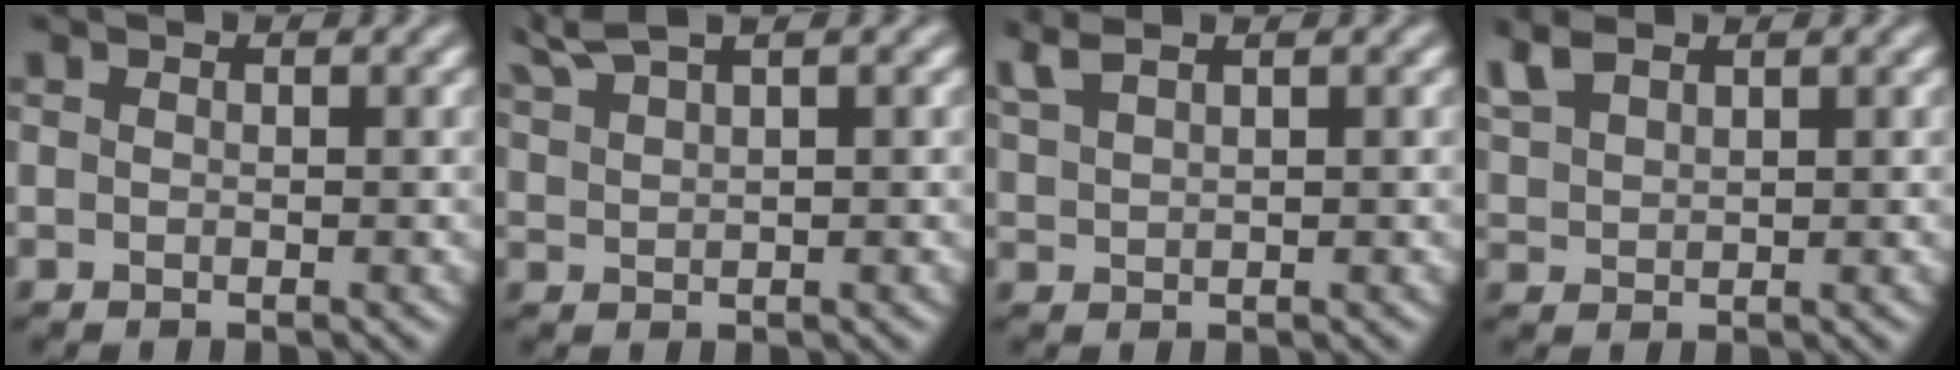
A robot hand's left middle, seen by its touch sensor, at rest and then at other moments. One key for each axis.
{"total": 3.5, "fx": 3.1, "fy": 0.4, "fz": 1.5, "tx": -0.040, "ty": 0.019, "tz": 0.065}
{"total": 2.2, "fx": 2.0, "fy": 0.3, "fz": 1.0, "tx": -0.027, "ty": 0.012, "tz": 0.048}
{"total": 2.8, "fx": 2.3, "fy": 1.1, "fz": 1.3, "tx": -0.038, "ty": 0.011, "tz": 0.052}